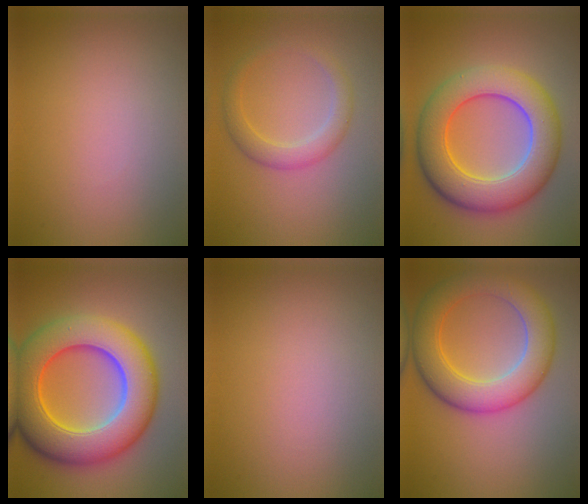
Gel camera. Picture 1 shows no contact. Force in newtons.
{"total": 2.6, "press": 2.6, "slide": 0.1}
{"total": 9.3, "press": 9.3, "slide": 0.3}
{"total": 12.0, "press": 12.0, "slide": 0.2}
{"total": 0.0}
{"total": 7.3, "press": 7.3, "slide": 0.1}